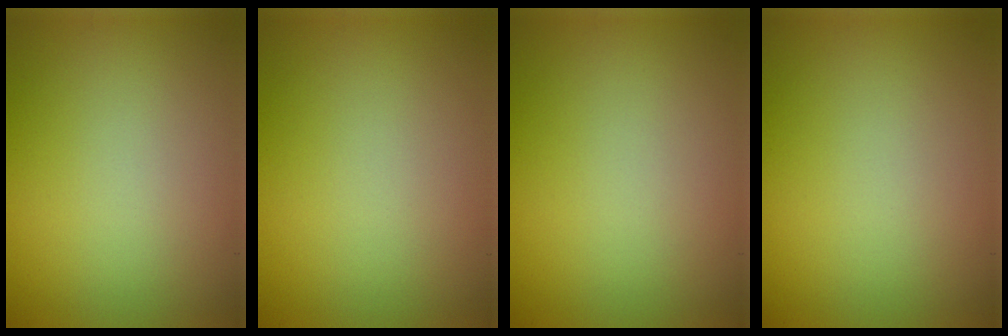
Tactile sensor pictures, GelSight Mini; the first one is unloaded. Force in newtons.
{"total": 0.0}
{"total": 0.0}
{"total": 0.0}